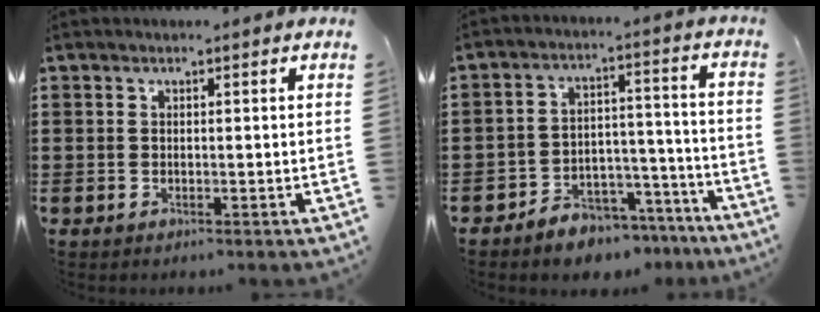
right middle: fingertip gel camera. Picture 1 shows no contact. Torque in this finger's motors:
{"motor_torque": [1.32, -0.82, 0.31, 0.07]}